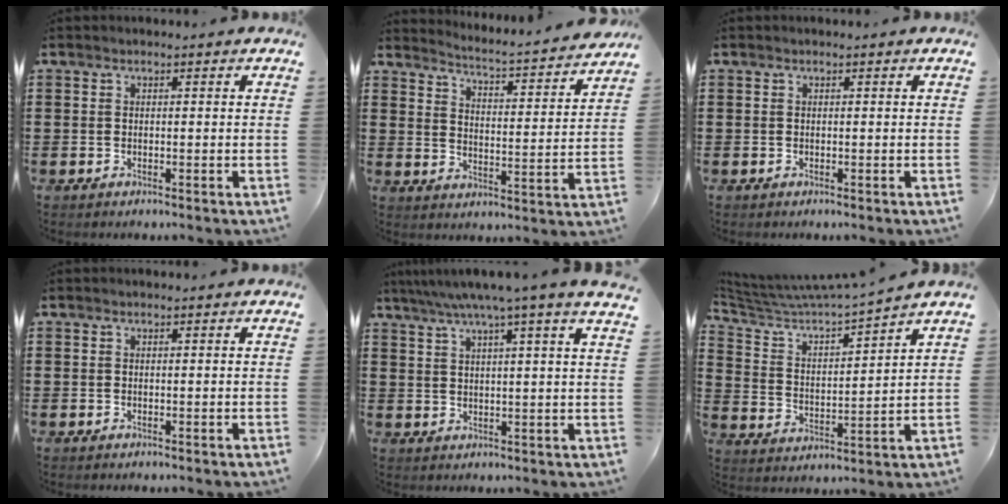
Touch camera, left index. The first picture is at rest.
{"total": 3.3, "force": [3.1, -0.7, 0.6], "torque": [-0.033, -0.040, 0.042]}
{"total": 0.0}
{"total": 0.0}
{"total": 5.5, "force": [4.2, -0.7, 3.4], "torque": [-0.079, -0.013, 0.070]}
{"total": 5.3, "force": [4.8, 0.1, 2.3], "torque": [-0.072, -0.037, 0.072]}